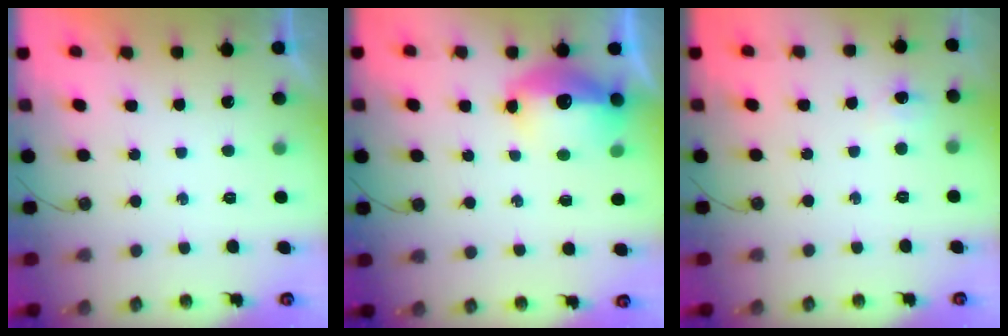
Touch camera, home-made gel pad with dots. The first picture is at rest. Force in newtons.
{"total": 14.1, "press": 14.0, "slide": 1.3}
{"total": 3.9, "press": 3.9, "slide": 0.3}